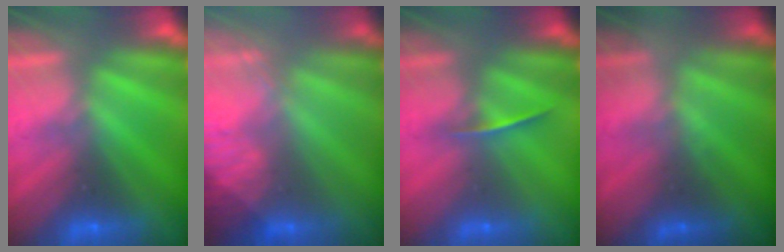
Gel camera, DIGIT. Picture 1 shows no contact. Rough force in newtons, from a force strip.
{"total": 2.9}
{"total": 1.4}
{"total": 1.6}